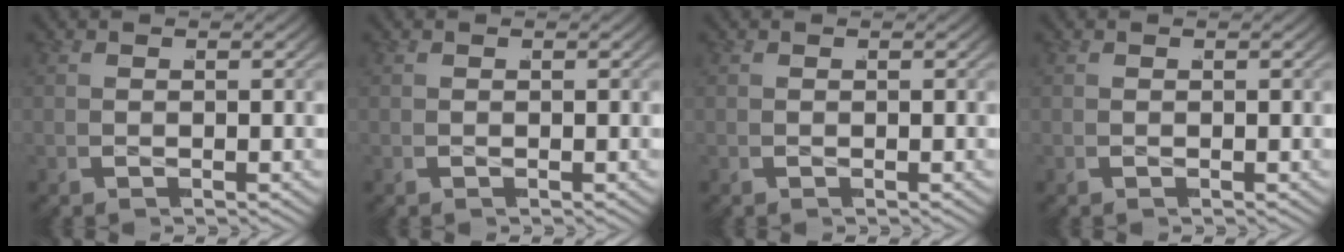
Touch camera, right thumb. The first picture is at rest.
{"total": 0.0}
{"total": 0.0}
{"total": 0.0}